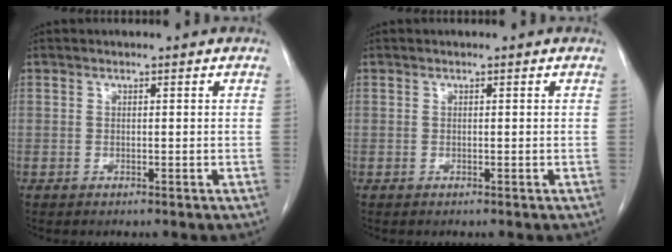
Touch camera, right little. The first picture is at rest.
{"total": 0.0}